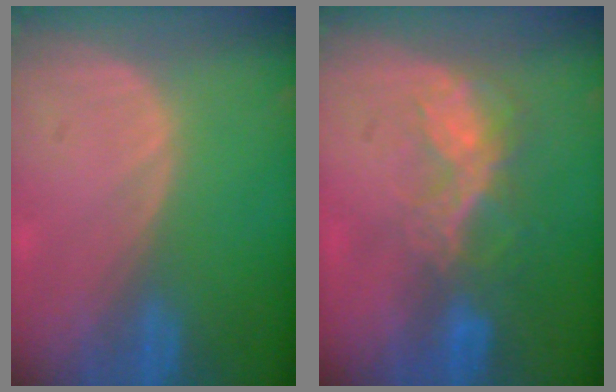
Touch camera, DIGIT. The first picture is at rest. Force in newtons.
{"total": 6.8, "press": 5.8, "slide": 3.4}